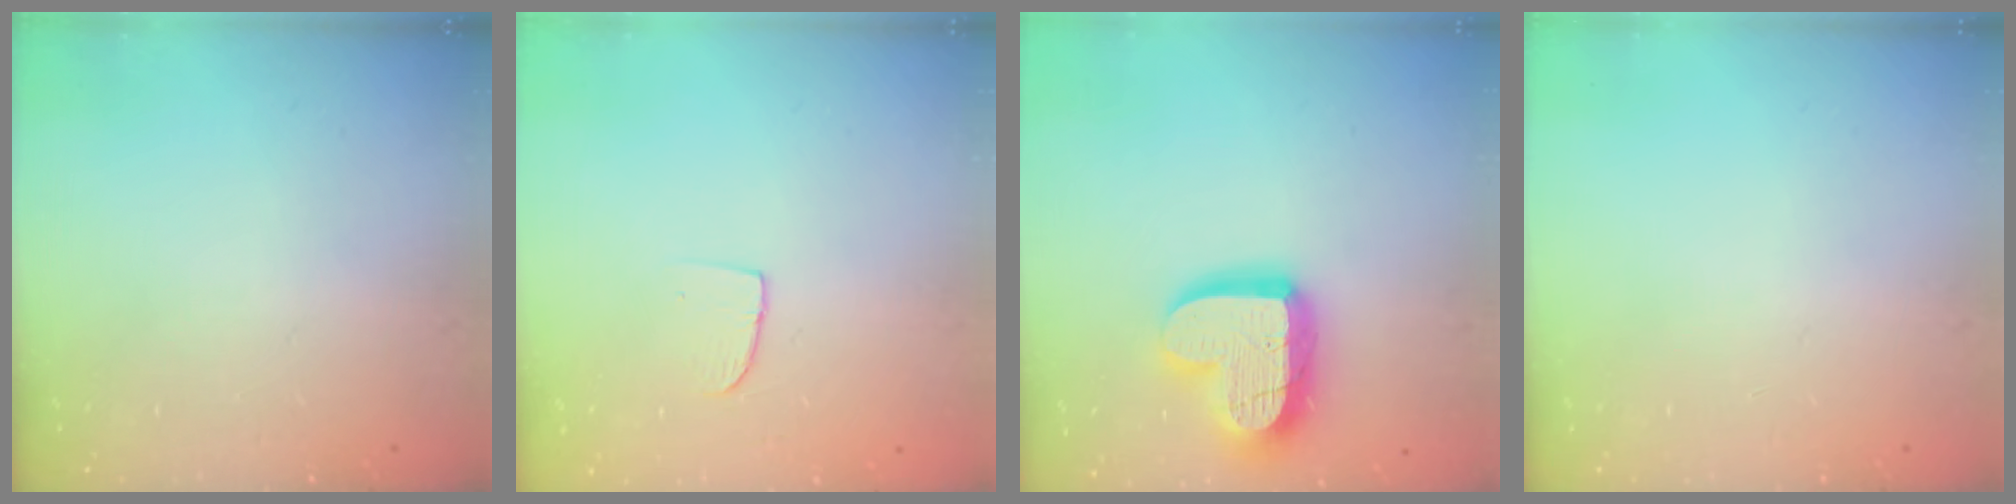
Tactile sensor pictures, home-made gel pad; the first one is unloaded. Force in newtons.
{"total": 5.6, "press": 5.6, "slide": 0.4}
{"total": 16.9, "press": 16.9, "slide": 1.3}
{"total": 0.0}